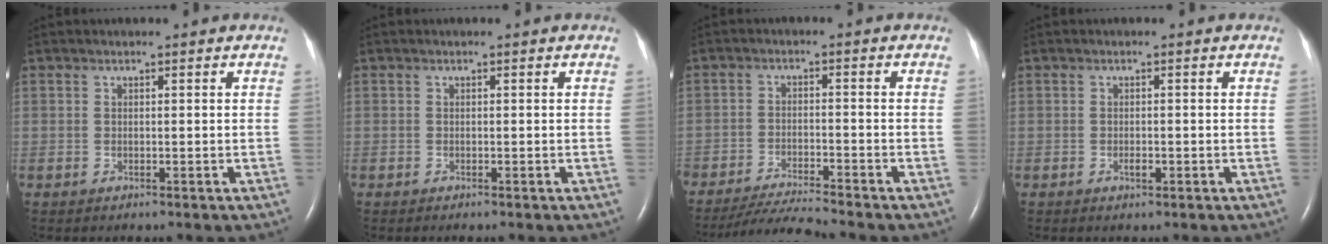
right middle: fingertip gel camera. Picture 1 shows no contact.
{"total": 0.5, "force": [-0.4, 0.0, 0.3], "torque": [-0.008, -0.001, -0.007]}
{"total": 6.3, "force": [-5.9, -1.4, 1.4], "torque": [-0.026, -0.018, -0.111]}
{"total": 1.0, "force": [-0.5, 0.4, 0.8], "torque": [-0.016, 0.000, -0.007]}